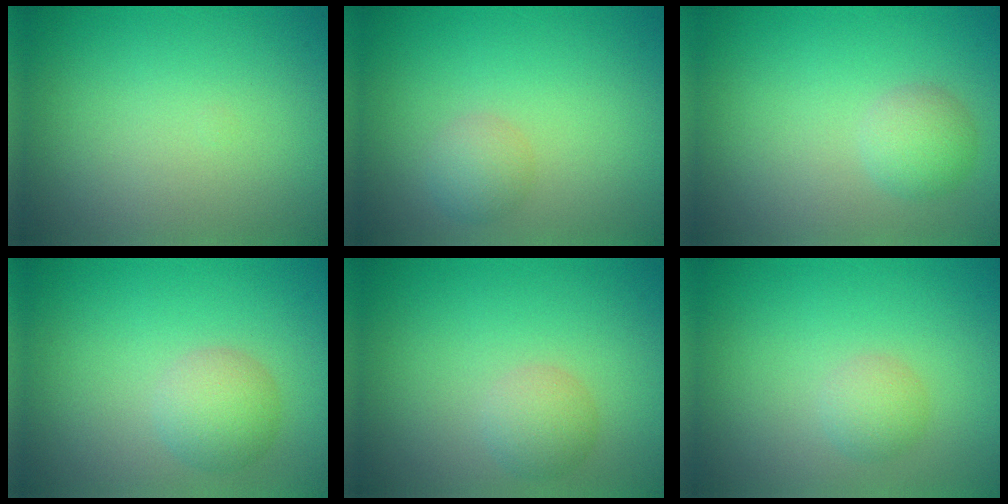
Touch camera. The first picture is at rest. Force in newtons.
{"total": 1.8, "press": 1.8, "slide": 0.1}
{"total": 2.2, "press": 2.2, "slide": 0.1}
{"total": 3.0, "press": 3.0, "slide": 0.0}
{"total": 2.2, "press": 2.2, "slide": 0.1}
{"total": 1.7, "press": 1.7, "slide": 0.0}